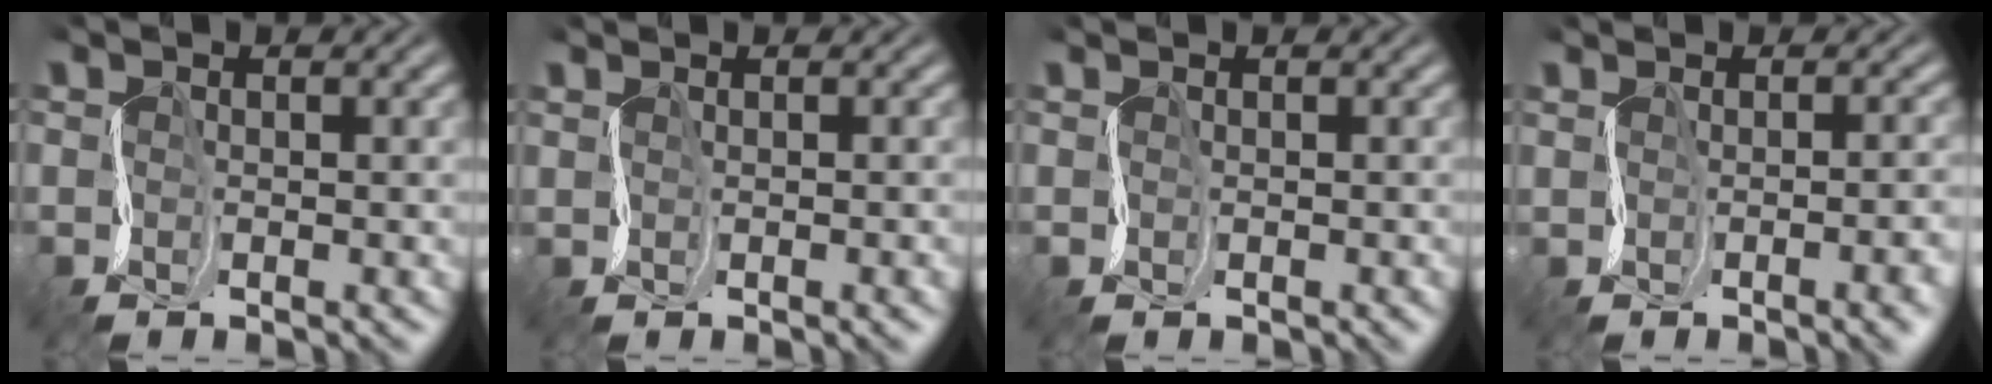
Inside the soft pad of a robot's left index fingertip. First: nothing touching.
{"total": 0.7, "force": [0.6, 0.3, 0.2], "torque": [0.012, 0.002, 0.013]}
{"total": 0.7, "force": [0.0, -0.1, -0.7], "torque": [0.009, -0.004, 0.002]}
{"total": 4.8, "force": [-0.8, 2.3, 4.1], "torque": [-0.010, 0.009, 0.002]}